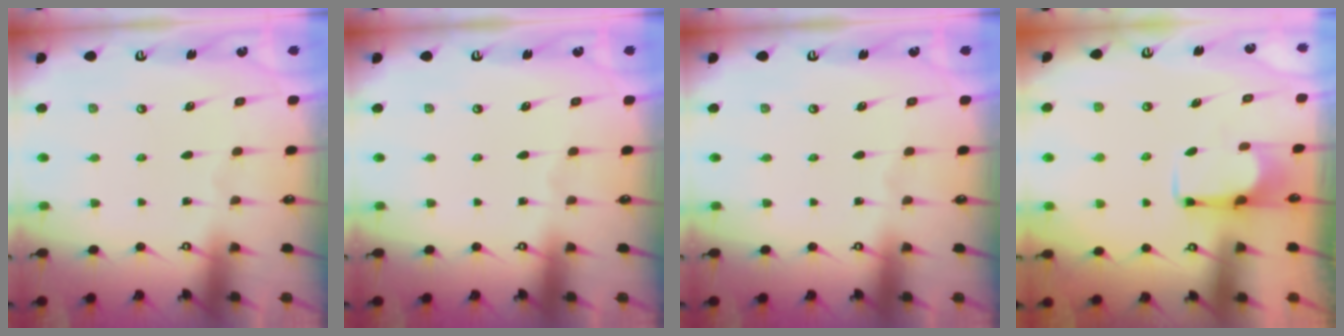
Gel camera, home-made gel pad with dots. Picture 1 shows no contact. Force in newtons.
{"total": 0.0}
{"total": 0.0}
{"total": 2.6, "press": 2.5, "slide": 0.9}